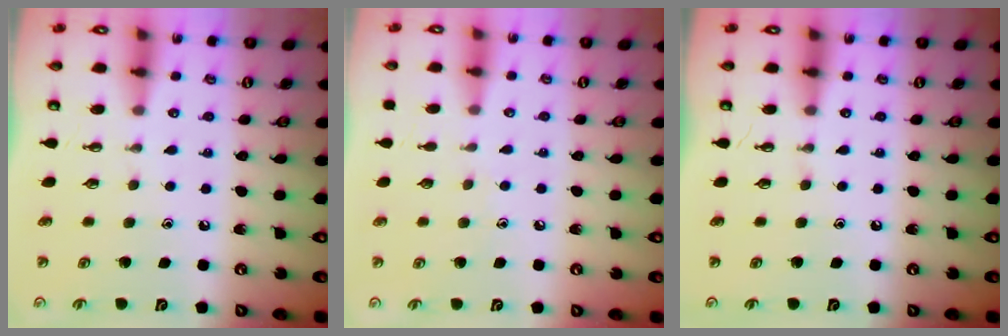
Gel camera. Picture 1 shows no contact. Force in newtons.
{"total": 3.2, "press": 3.1, "slide": 0.4}
{"total": 0.0}